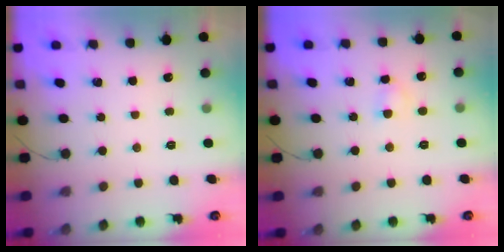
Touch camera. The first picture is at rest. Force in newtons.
{"total": 2.7, "press": 2.4, "slide": 1.2}